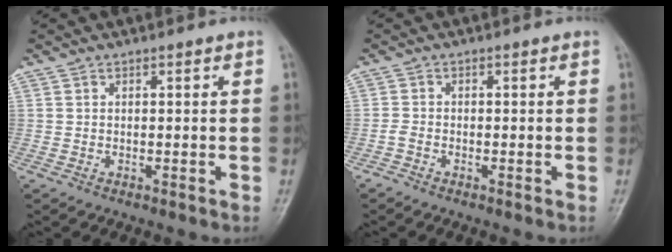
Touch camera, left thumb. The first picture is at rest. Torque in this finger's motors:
{"motor_torque": [-0.16, 0.15, -0.29, -0.05, 0.00]}